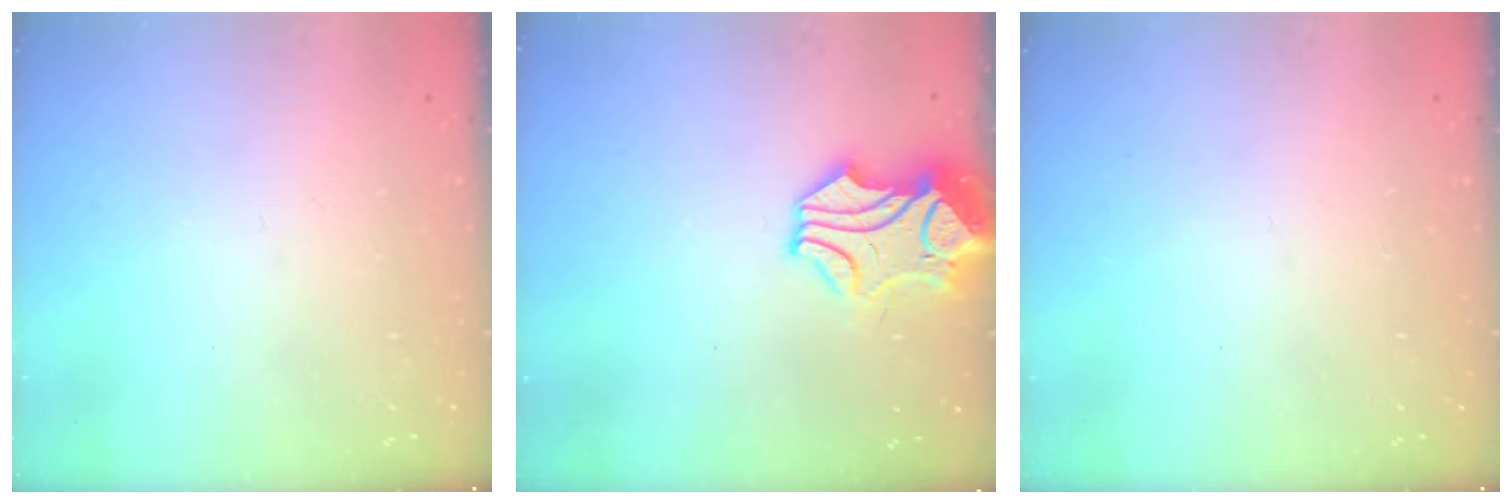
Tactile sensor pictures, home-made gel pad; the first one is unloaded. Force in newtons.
{"total": 2.7, "press": 2.3, "slide": 1.5}
{"total": 0.0}